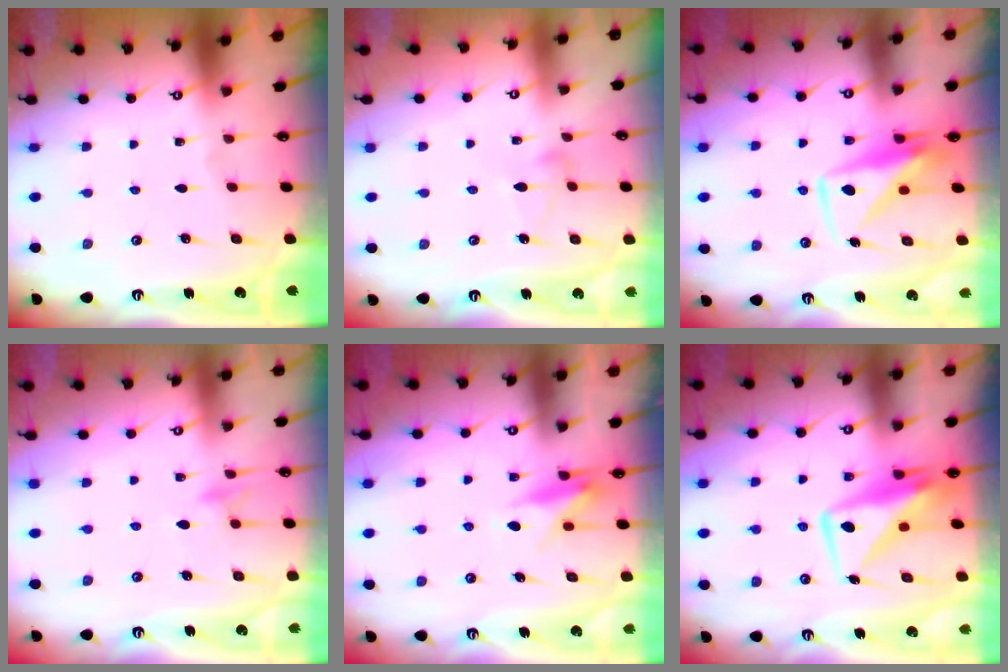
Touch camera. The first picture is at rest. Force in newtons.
{"total": 3.9, "press": 3.9, "slide": 0.3}
{"total": 9.2, "press": 9.2, "slide": 0.9}
{"total": 8.3, "press": 8.3, "slide": 0.9}
{"total": 10.0, "press": 10.0, "slide": 0.7}
{"total": 11.0, "press": 11.0, "slide": 0.8}